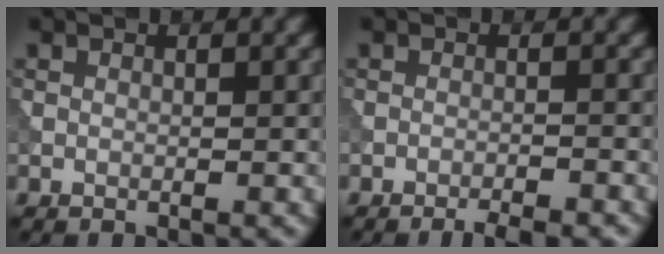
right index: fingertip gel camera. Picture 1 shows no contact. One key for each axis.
{"total": 3.3, "fx": -2.8, "fy": 0.5, "fz": 1.7, "tx": -0.017, "ty": 0.006, "tz": -0.041}